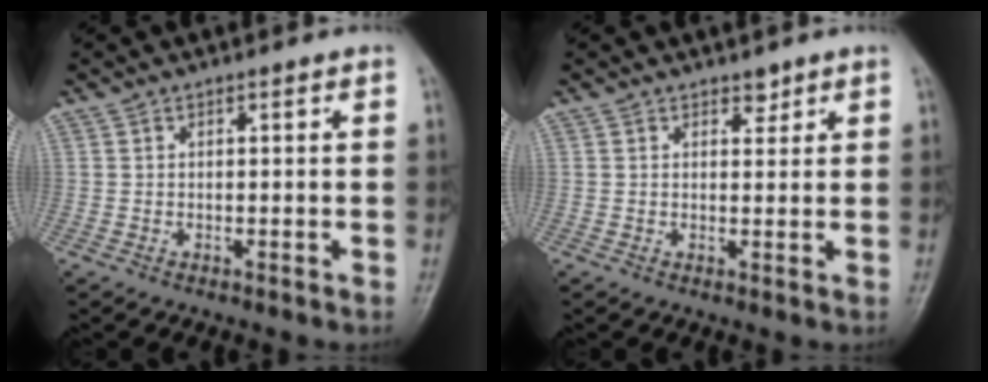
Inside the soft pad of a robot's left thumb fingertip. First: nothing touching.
{"total": 1.7, "force": [1.3, 1.0, 0.5], "torque": [0.006, -0.009, 0.017]}